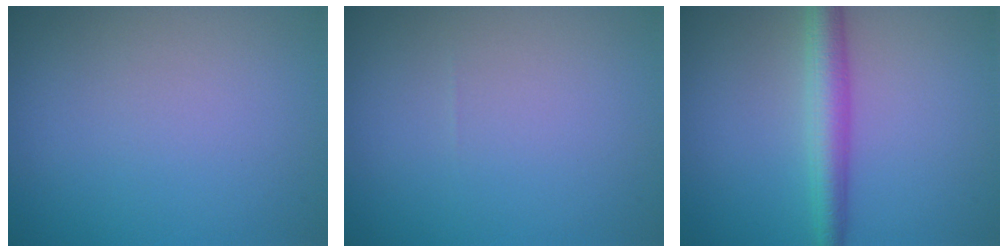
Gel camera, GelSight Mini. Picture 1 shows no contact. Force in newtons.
{"total": 0.0}
{"total": 3.7, "press": 3.7, "slide": 0.0}